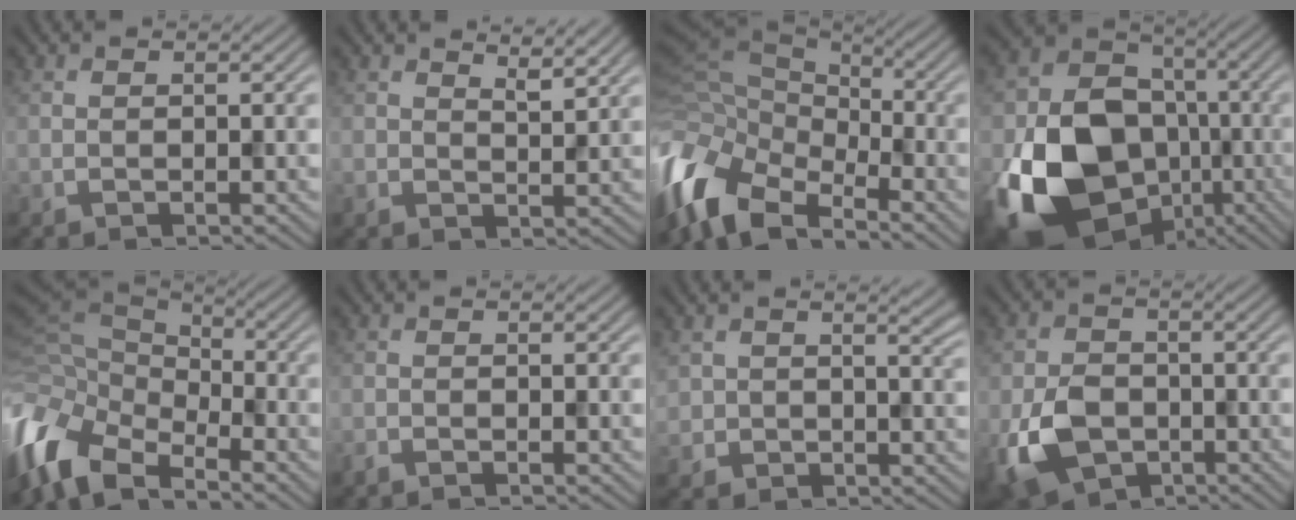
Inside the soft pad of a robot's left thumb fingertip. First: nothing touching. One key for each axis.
{"total": 2.9, "fx": 2.4, "fy": 0.9, "fz": 1.4, "tx": -0.021, "ty": -0.004, "tz": 0.043}
{"total": 11.9, "fx": -6.2, "fy": 6.2, "fz": 8.1, "tx": -0.205, "ty": -0.001, "tz": -0.127}
{"total": 18.6, "fx": -5.9, "fy": 14.3, "fz": 10.3, "tx": -0.236, "ty": -0.060, "tz": -0.092}
{"total": 10.5, "fx": -5.6, "fy": 5.2, "fz": 7.3, "tx": -0.188, "ty": -0.002, "tz": -0.117}
{"total": 0.7, "fx": -0.7, "fy": 0.0, "fz": 0.3, "tx": -0.005, "ty": -0.002, "tz": -0.015}
{"total": 3.5, "fx": 1.9, "fy": 2.6, "fz": 1.3, "tx": -0.045, "ty": -0.009, "tz": 0.032}
{"total": 8.5, "fx": -3.0, "fy": 6.1, "fz": 5.0, "tx": -0.121, "ty": -0.022, "tz": -0.064}